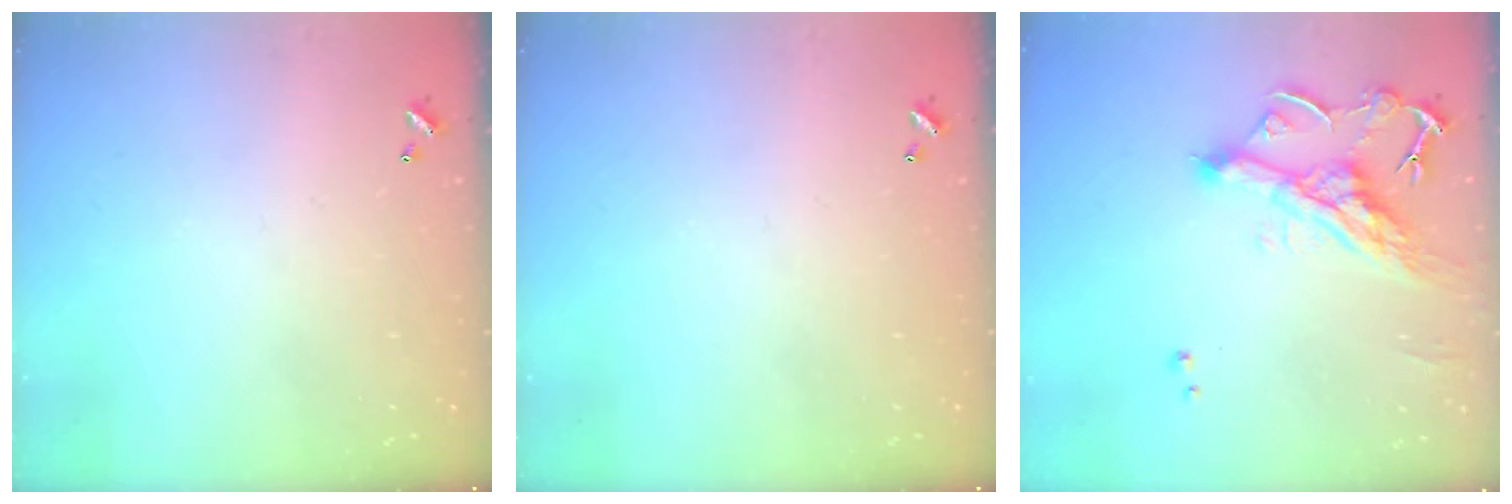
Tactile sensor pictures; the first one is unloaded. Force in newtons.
{"total": 0.0}
{"total": 8.0, "press": 7.9, "slide": 1.2}